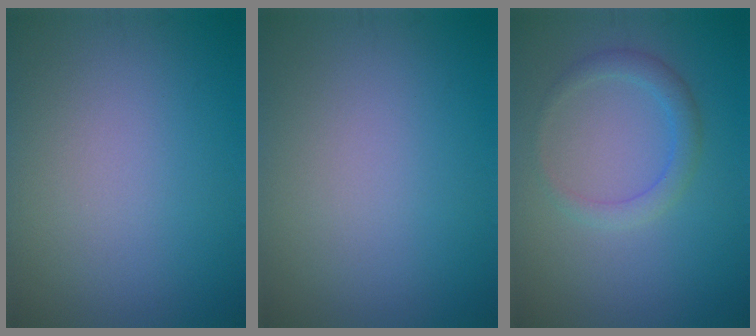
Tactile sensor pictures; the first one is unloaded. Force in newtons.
{"total": 0.0}
{"total": 2.2, "press": 2.2, "slide": 0.1}